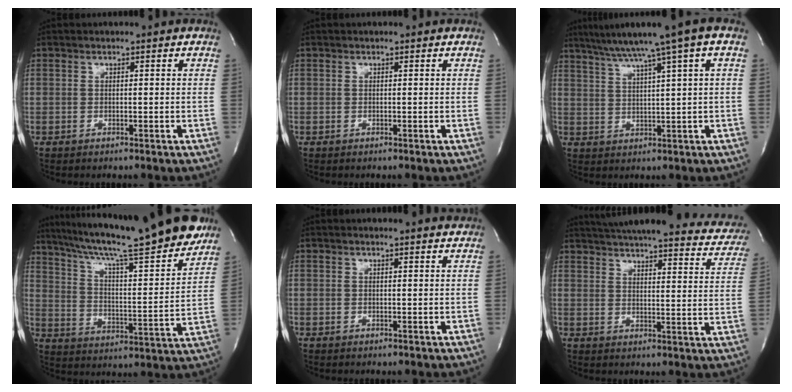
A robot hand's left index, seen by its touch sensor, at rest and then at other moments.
{"total": 0.0}
{"total": 10.2, "force": [6.5, -1.4, 7.8], "torque": [-0.129, 0.021, 0.103]}
{"total": 26.3, "force": [21.8, 2.4, 14.5], "torque": [-0.247, -0.017, 0.317]}
{"total": 4.0, "force": [3.8, -0.2, 1.0], "torque": [-0.019, -0.002, 0.034]}
{"total": 29.2, "force": [25.5, 5.5, 13.1], "torque": [-0.201, -0.041, 0.298]}